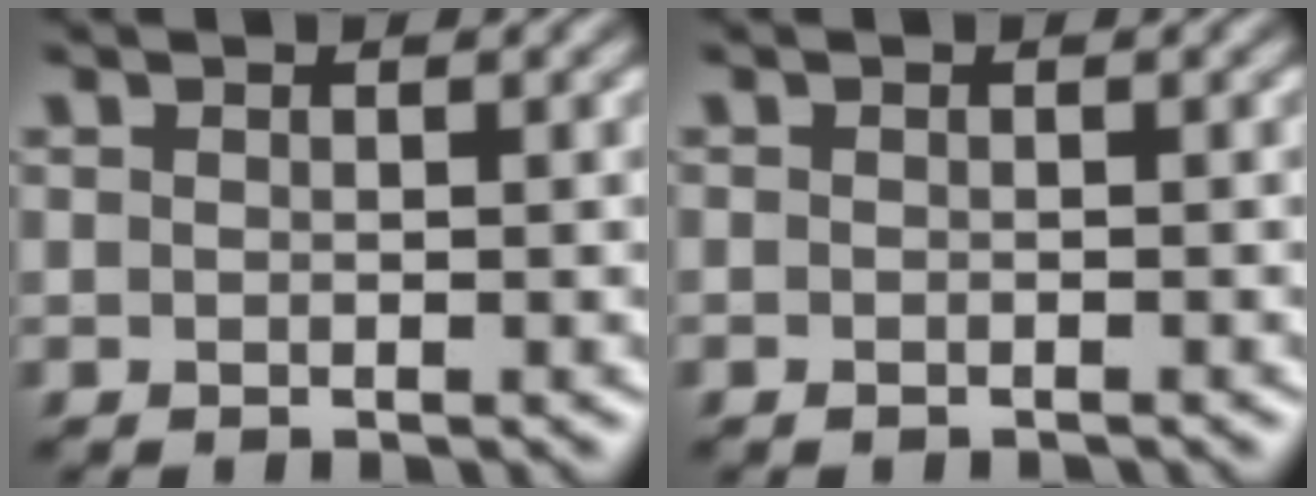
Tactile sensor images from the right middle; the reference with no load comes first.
{"total": 0.7, "force": [-0.7, 0.2, 0.3], "torque": [-0.004, -0.004, -0.010]}